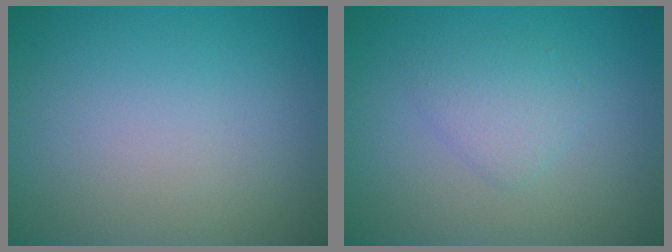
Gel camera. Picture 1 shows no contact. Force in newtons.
{"total": 1.9, "press": 1.9, "slide": 0.2}